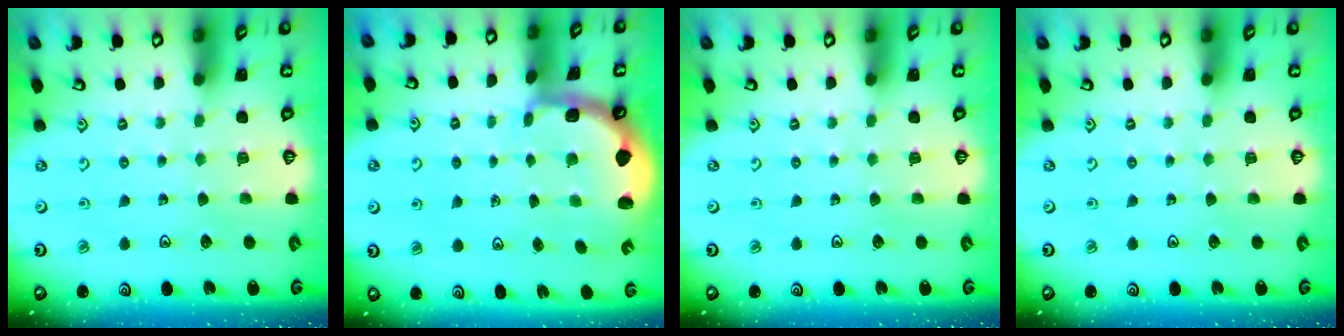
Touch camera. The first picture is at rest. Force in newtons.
{"total": 2.0, "press": 1.8, "slide": 0.9}
{"total": 0.0}
{"total": 0.0}